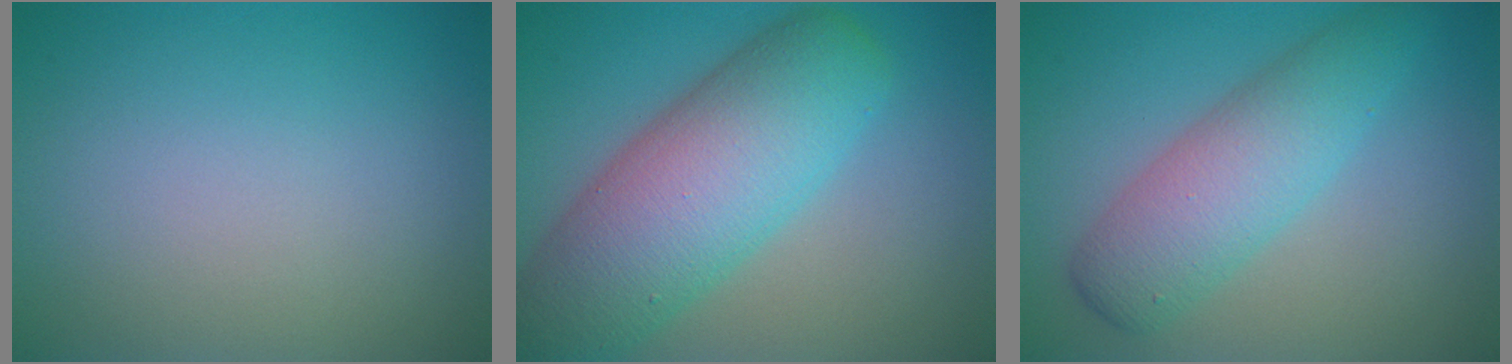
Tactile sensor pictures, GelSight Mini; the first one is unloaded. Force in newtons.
{"total": 10.5, "press": 10.5, "slide": 0.4}
{"total": 5.3, "press": 5.3, "slide": 0.1}